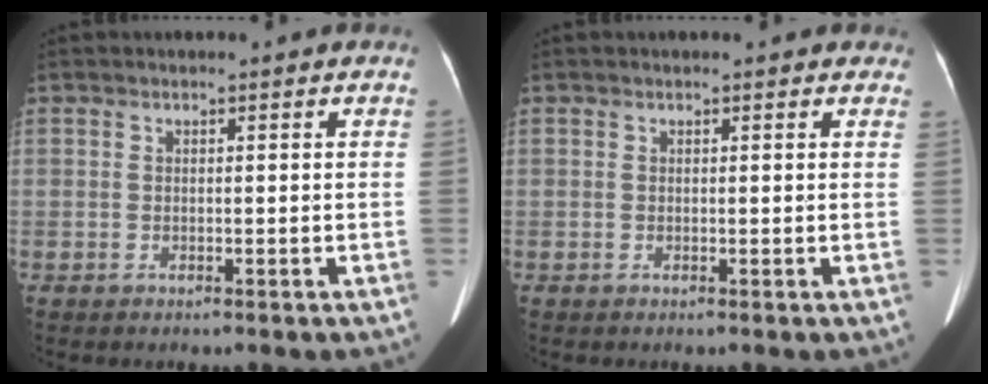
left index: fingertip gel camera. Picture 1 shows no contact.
{"total": 3.5, "force": [2.8, 1.5, 1.4], "torque": [-0.010, 0.019, 0.022]}